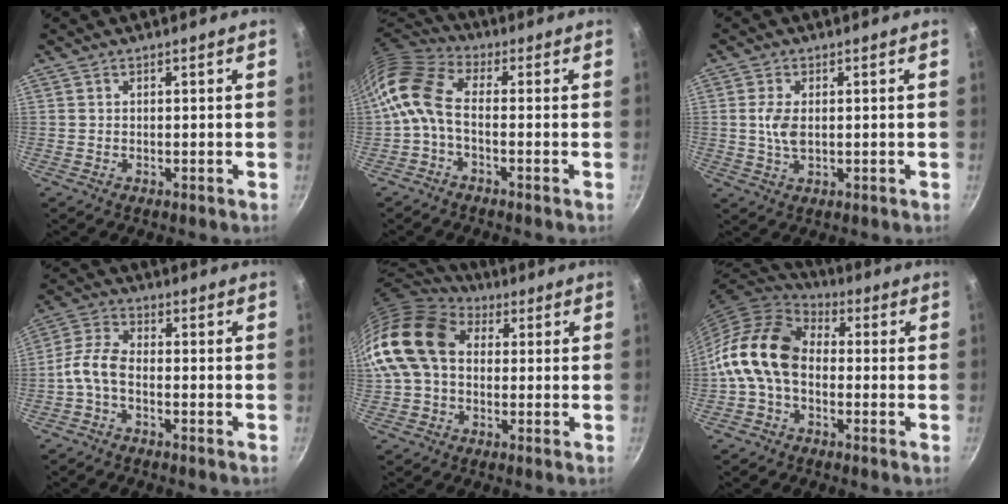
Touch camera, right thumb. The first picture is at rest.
{"total": 10.0, "force": [-1.6, 5.6, 8.2], "torque": [-0.176, 0.032, -0.051]}
{"total": 4.5, "force": [0.4, 2.5, 3.7], "torque": [-0.077, -0.001, 0.008]}
{"total": 5.4, "force": [-2.2, 2.7, 4.2], "torque": [-0.095, 0.030, -0.058]}
{"total": 17.0, "force": [2.0, 12.5, 11.4], "torque": [-0.205, 0.031, 0.022]}
{"total": 14.6, "force": [-1.4, 10.3, 10.3], "torque": [-0.170, 0.036, -0.048]}